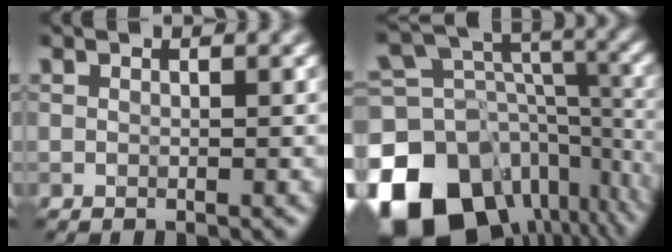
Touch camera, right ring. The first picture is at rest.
{"total": 15.1, "force": [-8.1, 10.5, 7.1], "torque": [-0.183, -0.007, -0.136]}